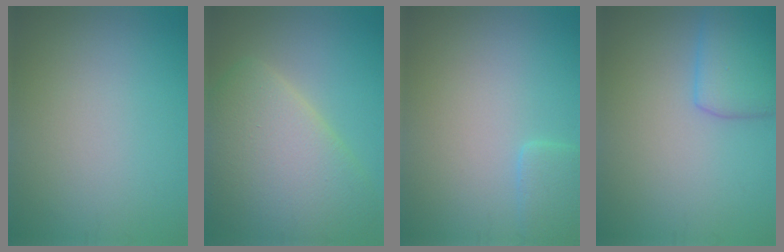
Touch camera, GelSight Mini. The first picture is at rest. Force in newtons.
{"total": 8.9, "press": 8.9, "slide": 0.5}
{"total": 2.3, "press": 2.3, "slide": 0.2}
{"total": 4.1, "press": 4.1, "slide": 0.1}